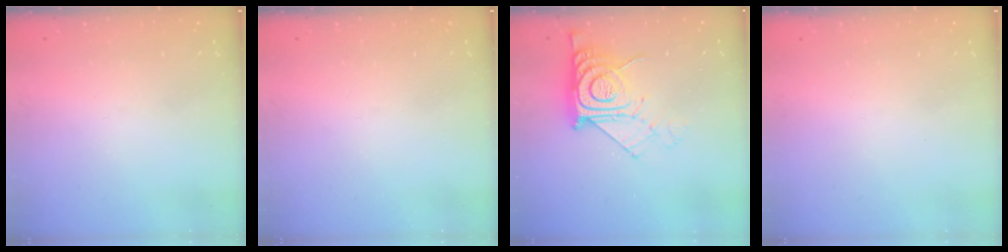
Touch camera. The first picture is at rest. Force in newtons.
{"total": 0.0}
{"total": 18.7, "press": 18.6, "slide": 1.4}
{"total": 1.6, "press": 1.6, "slide": 0.1}